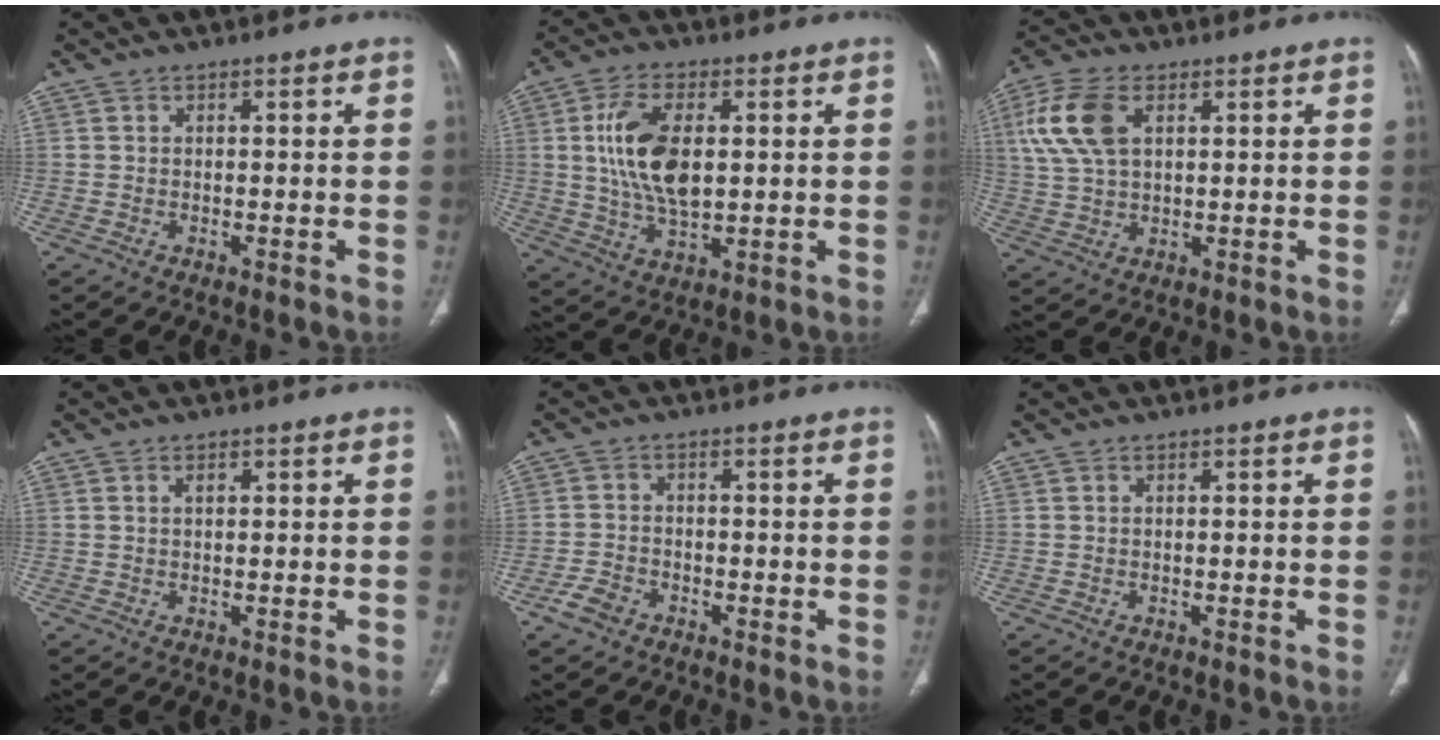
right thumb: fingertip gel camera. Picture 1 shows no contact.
{"total": 13.0, "force": [2.0, 6.7, 11.0], "torque": [-0.211, -0.007, 0.043]}
{"total": 10.6, "force": [3.4, 6.0, 8.0], "torque": [-0.178, 0.006, 0.069]}
{"total": 1.1, "force": [0.5, 0.5, 0.8], "torque": [-0.010, 0.000, 0.008]}
{"total": 3.6, "force": [-2.3, 2.3, 1.5], "torque": [-0.030, 0.012, -0.042]}
{"total": 0.0}